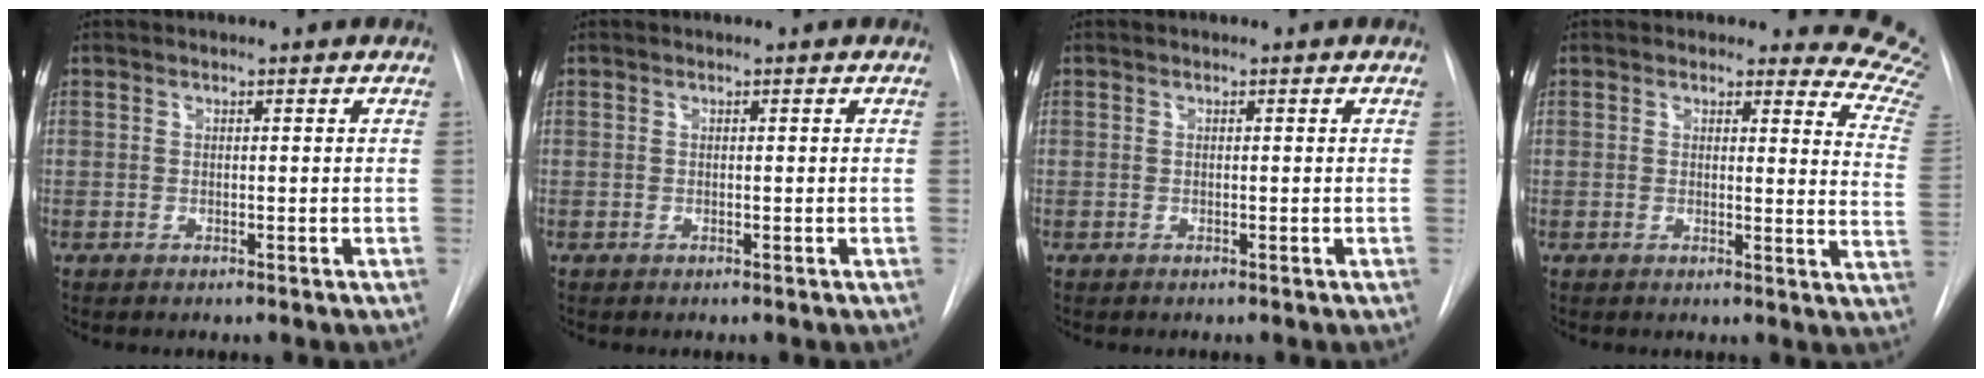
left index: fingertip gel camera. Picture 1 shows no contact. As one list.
[{"total": 0.0}, {"total": 0.0}, {"total": 10.5, "force": [10.4, 1.3, 0.1], "torque": [0.038, -0.121, 0.066]}]